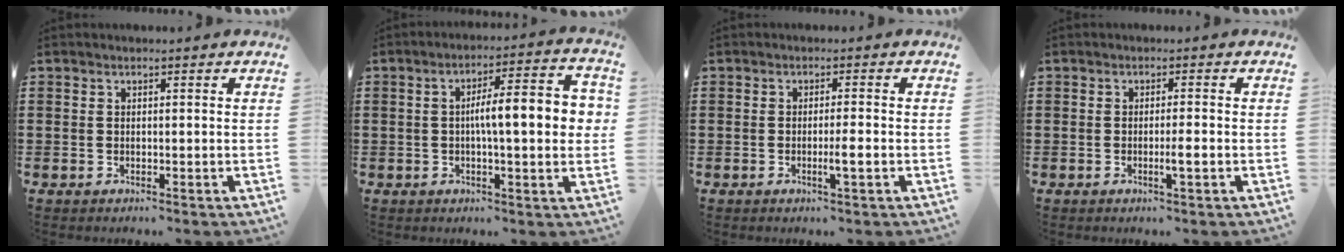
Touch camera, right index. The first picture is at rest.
{"total": 9.4, "force": [0.5, 2.1, 9.1], "torque": [-0.148, 0.004, 0.002]}
{"total": 2.8, "force": [-0.9, 0.0, 2.6], "torque": [-0.050, -0.006, -0.020]}
{"total": 2.3, "force": [-0.8, 0.0, 2.1], "torque": [-0.042, -0.005, -0.018]}